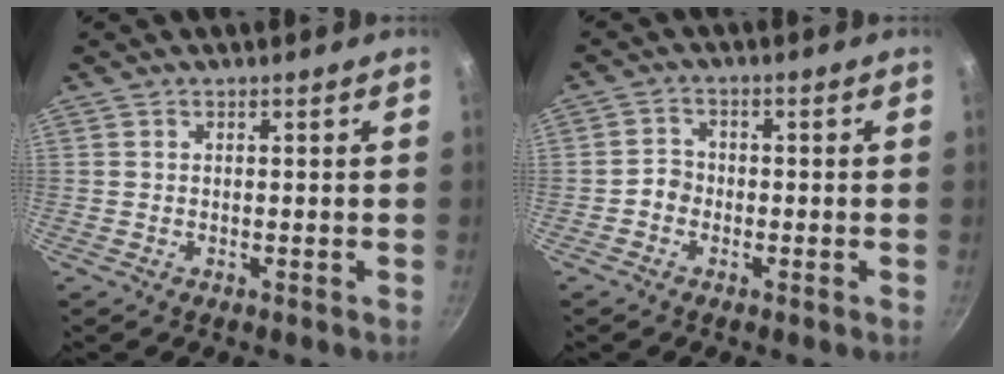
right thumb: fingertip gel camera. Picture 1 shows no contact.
{"total": 2.8, "force": [-1.2, 2.3, 1.0], "torque": [-0.001, 0.020, -0.027]}